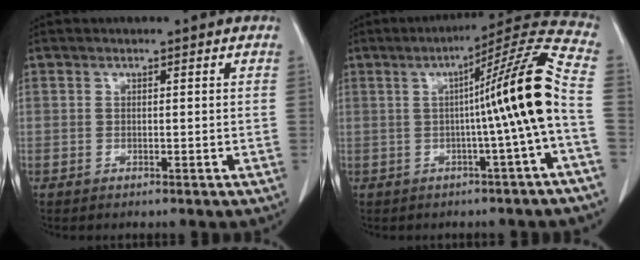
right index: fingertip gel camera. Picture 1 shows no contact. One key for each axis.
{"total": 13.5, "fx": -1.0, "fy": -2.1, "fz": 13.3, "tx": -0.174, "ty": 0.021, "tz": -0.019}